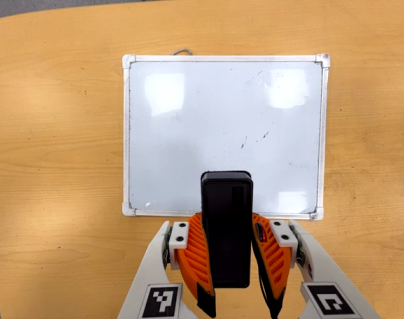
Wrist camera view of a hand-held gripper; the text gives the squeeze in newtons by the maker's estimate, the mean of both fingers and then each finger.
{"total": 7.8, "left": 6.3, "right": 9.2}